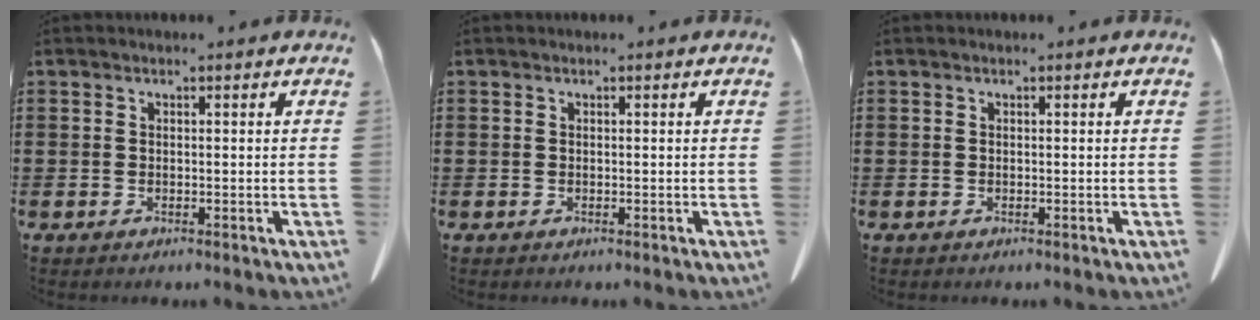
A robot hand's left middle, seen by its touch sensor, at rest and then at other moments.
{"total": 0.0}
{"total": 0.0}